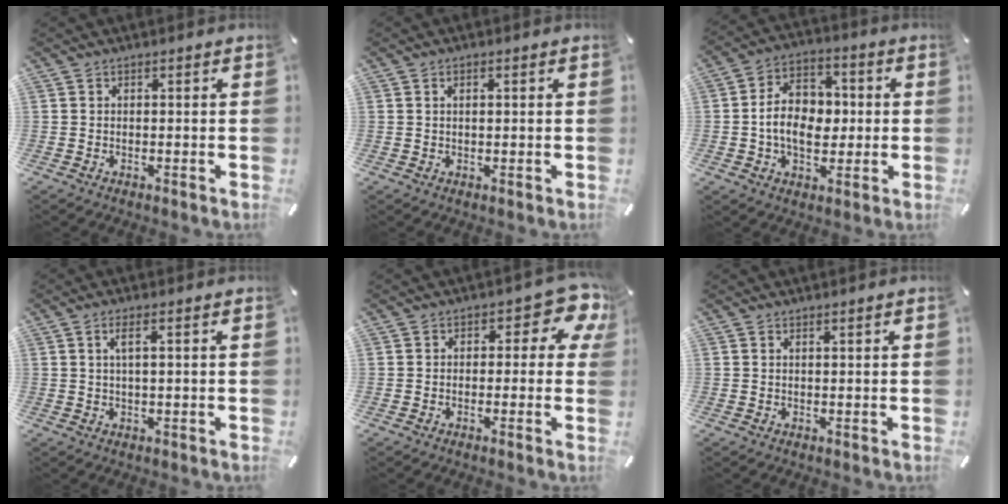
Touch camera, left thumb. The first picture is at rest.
{"total": 1.1, "force": [0.4, 0.5, 1.0], "torque": [-0.019, 0.003, 0.005]}
{"total": 11.5, "force": [-0.7, 8.6, 7.7], "torque": [-0.130, 0.018, -0.009]}
{"total": 3.1, "force": [1.0, 0.6, 2.9], "torque": [-0.060, 0.002, 0.015]}
{"total": 7.8, "force": [3.0, 4.1, 6.0], "torque": [-0.079, -0.015, 0.049]}
{"total": 0.6, "force": [0.5, -0.1, 0.4], "torque": [-0.006, -0.003, 0.009]}